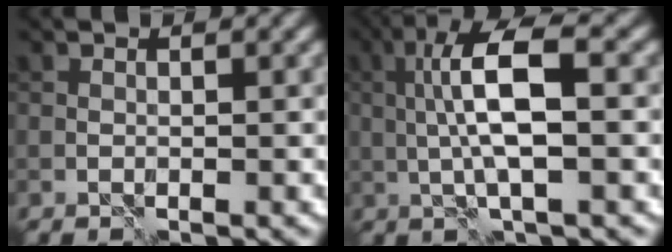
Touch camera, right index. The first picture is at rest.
{"total": 6.9, "force": [0.8, 1.8, 6.6], "torque": [-0.127, 0.017, 0.008]}